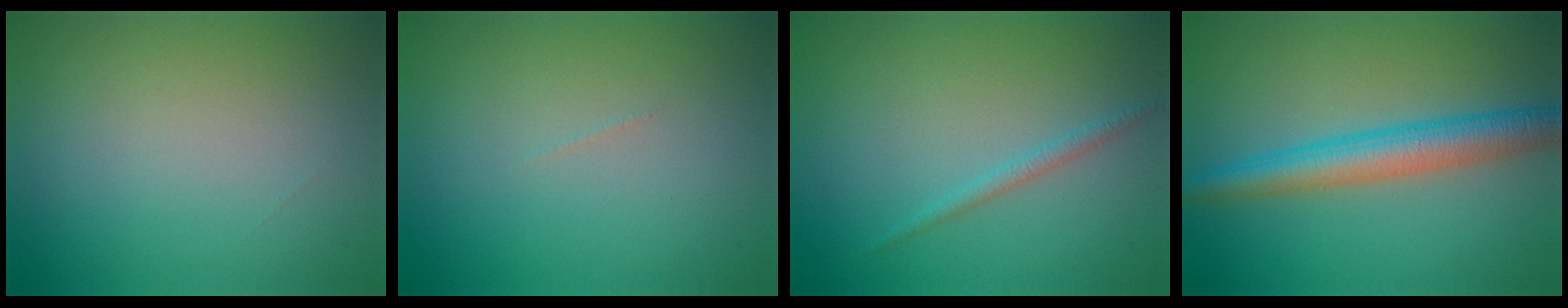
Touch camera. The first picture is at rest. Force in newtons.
{"total": 0.0}
{"total": 1.1, "press": 1.1, "slide": 0.1}
{"total": 5.0, "press": 5.0, "slide": 0.1}